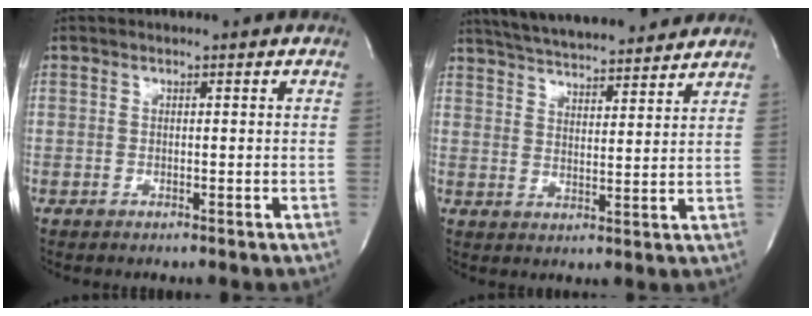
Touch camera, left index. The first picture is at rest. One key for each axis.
{"total": 18.1, "fx": 16.3, "fy": 2.8, "fz": 7.2, "tx": -0.126, "ty": 0.029, "tz": 0.243}